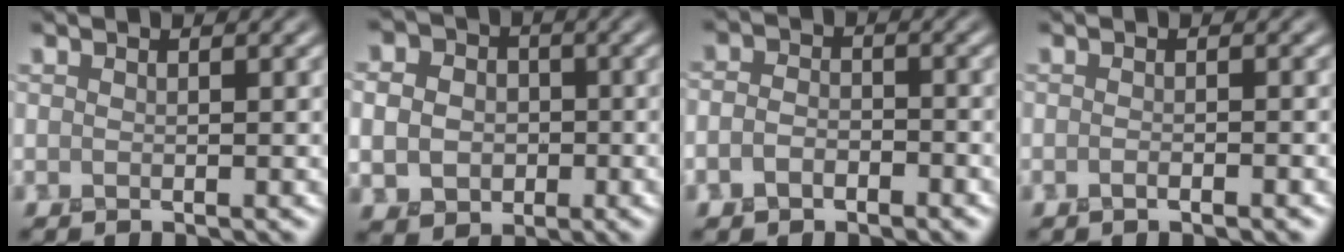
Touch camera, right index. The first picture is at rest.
{"total": 6.9, "force": [0.0, 6.0, 3.4], "torque": [-0.063, 0.012, -0.017]}
{"total": 2.5, "force": [-1.2, 1.7, 1.3], "torque": [-0.023, 0.002, -0.028]}
{"total": 1.5, "force": [-0.7, 0.4, 1.2], "torque": [-0.013, 0.001, -0.013]}